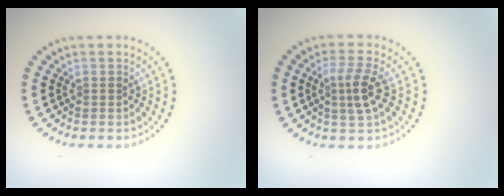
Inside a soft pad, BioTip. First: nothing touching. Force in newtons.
{"total": 2.9, "press": 2.6, "slide": 1.3}